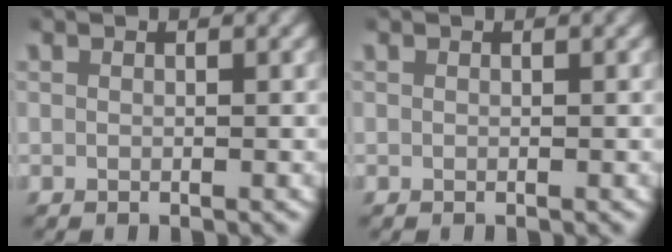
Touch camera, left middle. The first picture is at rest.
{"total": 0.0}